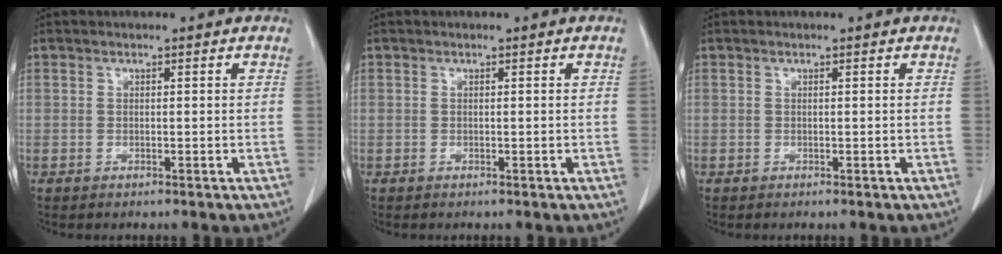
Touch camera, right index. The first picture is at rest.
{"total": 0.0}
{"total": 0.0}